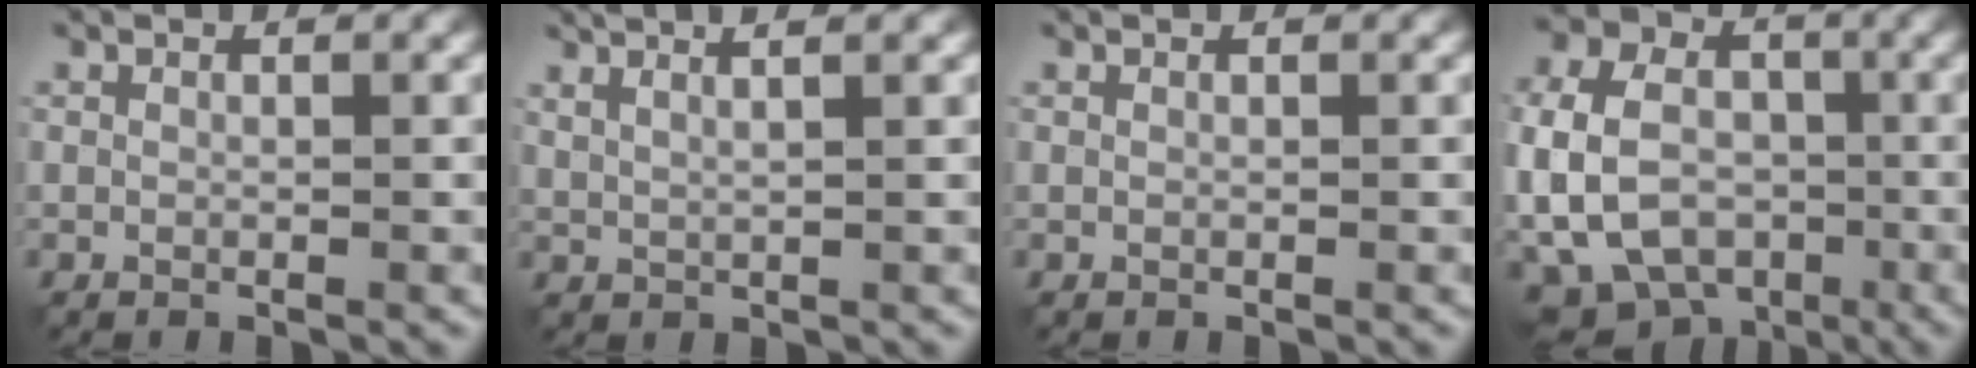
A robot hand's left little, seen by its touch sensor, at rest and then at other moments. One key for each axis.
{"total": 4.5, "fx": 2.9, "fy": 1.5, "fz": 3.0, "tx": -0.035, "ty": 0.028, "tz": 0.024}
{"total": 0.0}
{"total": 14.6, "fx": -2.8, "fy": 11.8, "fz": 8.1, "tx": -0.185, "ty": 0.006, "tz": -0.068}